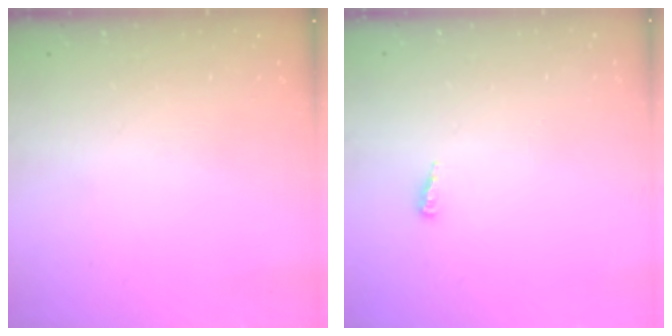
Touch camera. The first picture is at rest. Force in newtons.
{"total": 7.7, "press": 4.9, "slide": 5.9}